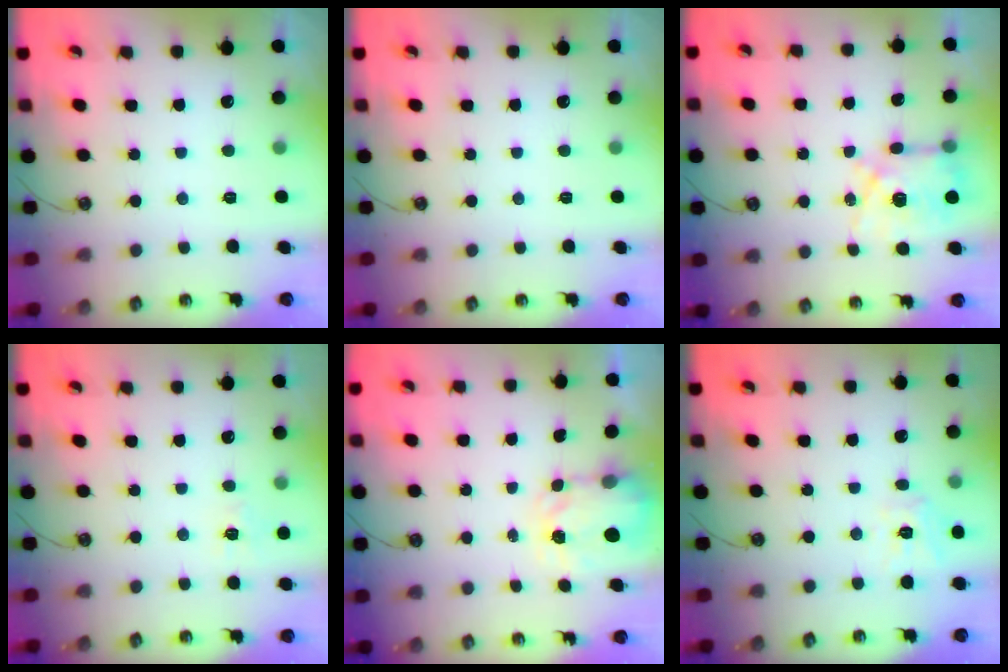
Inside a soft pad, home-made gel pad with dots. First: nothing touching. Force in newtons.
{"total": 0.0}
{"total": 8.3, "press": 8.3, "slide": 0.5}
{"total": 5.8, "press": 5.8, "slide": 0.6}
{"total": 3.7, "press": 3.7, "slide": 0.5}
{"total": 10.3, "press": 10.3, "slide": 1.0}